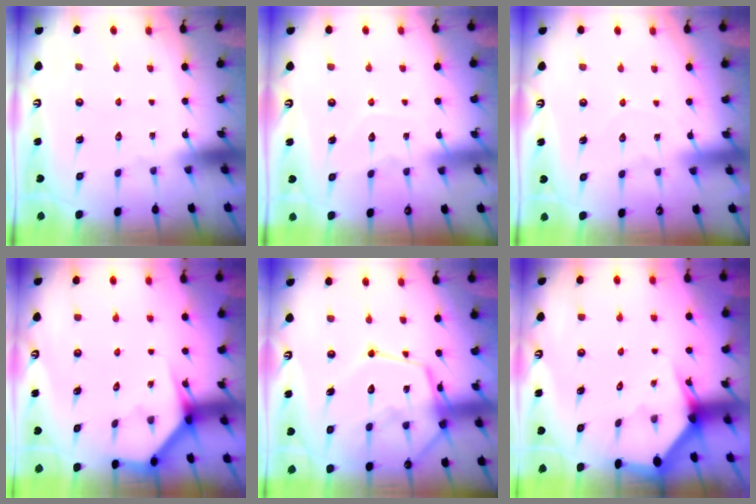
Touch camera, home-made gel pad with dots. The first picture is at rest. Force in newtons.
{"total": 4.1, "press": 4.1, "slide": 0.4}
{"total": 3.6, "press": 3.5, "slide": 0.4}
{"total": 3.8, "press": 3.8, "slide": 0.3}
{"total": 16.7, "press": 16.7, "slide": 1.7}
{"total": 2.8, "press": 2.8, "slide": 0.2}